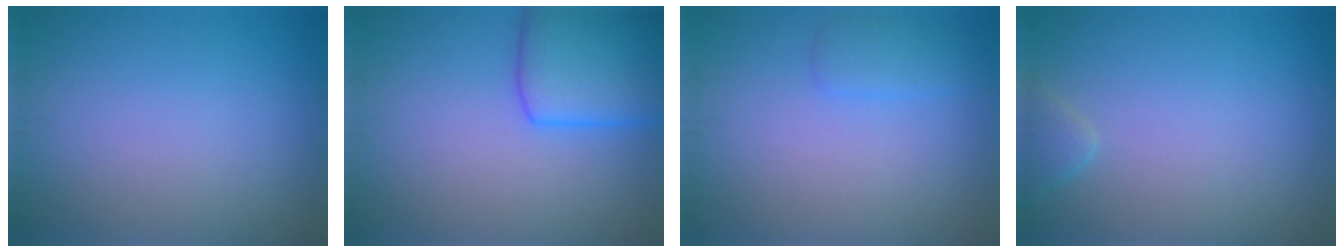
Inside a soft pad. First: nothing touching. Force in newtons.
{"total": 5.9, "press": 5.9, "slide": 0.1}
{"total": 1.5, "press": 1.5, "slide": 0.1}
{"total": 1.4, "press": 1.4, "slide": 0.1}